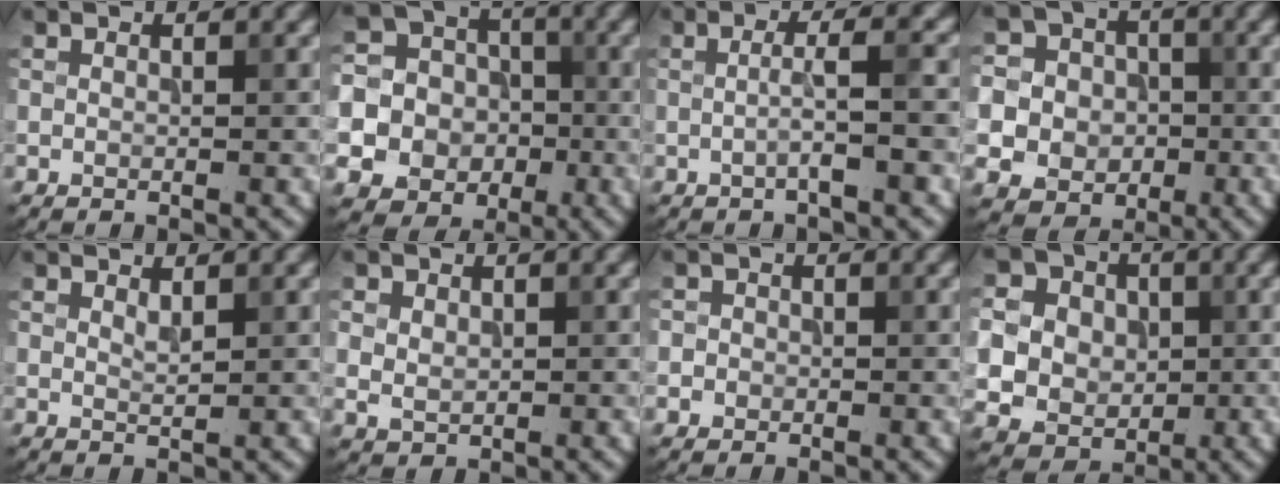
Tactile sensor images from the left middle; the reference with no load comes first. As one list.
[{"total": 15.3, "force": [-4.4, 14.3, 3.1], "torque": [-0.123, -0.022, -0.086]}, {"total": 3.2, "force": [-0.5, 0.5, 3.1], "torque": [-0.044, 0.011, -0.016]}, {"total": 10.9, "force": [-2.1, 10.4, 2.4], "torque": [-0.085, -0.006, -0.053]}, {"total": 0.8, "force": [0.6, 0.2, 0.6], "torque": [-0.013, -0.002, 0.013]}, {"total": 2.0, "force": [0.5, 1.7, 1.0], "torque": [-0.018, 0.000, 0.012]}, {"total": 1.3, "force": [-0.2, 1.3, 0.2], "torque": [0.010, 0.002, -0.010]}, {"total": 10.5, "force": [0.1, 9.8, 3.8], "torque": [-0.110, 0.020, -0.018]}]